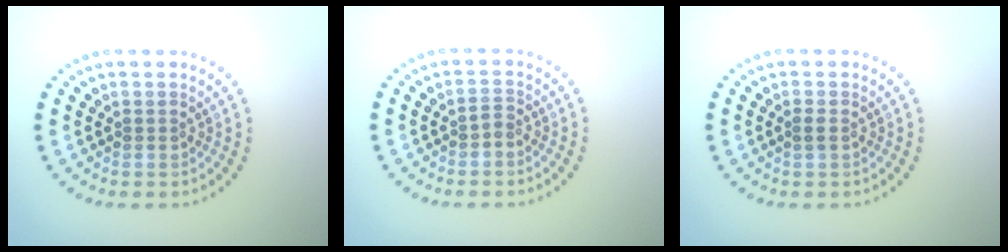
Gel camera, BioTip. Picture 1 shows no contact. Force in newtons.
{"total": 0.9, "press": 0.7, "slide": 0.5}
{"total": 0.8, "press": 0.8, "slide": 0.1}